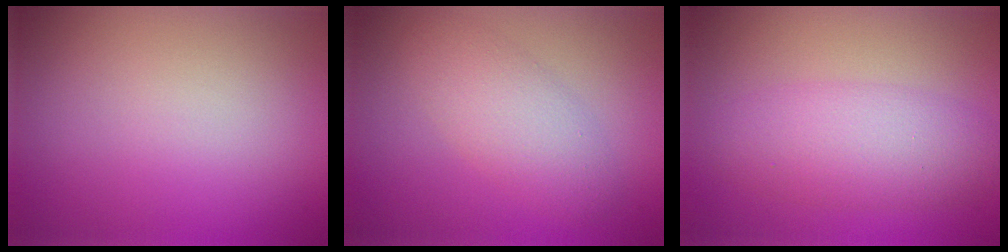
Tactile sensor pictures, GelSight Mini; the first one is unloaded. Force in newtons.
{"total": 3.8, "press": 3.8, "slide": 0.0}
{"total": 4.9, "press": 4.9, "slide": 0.2}